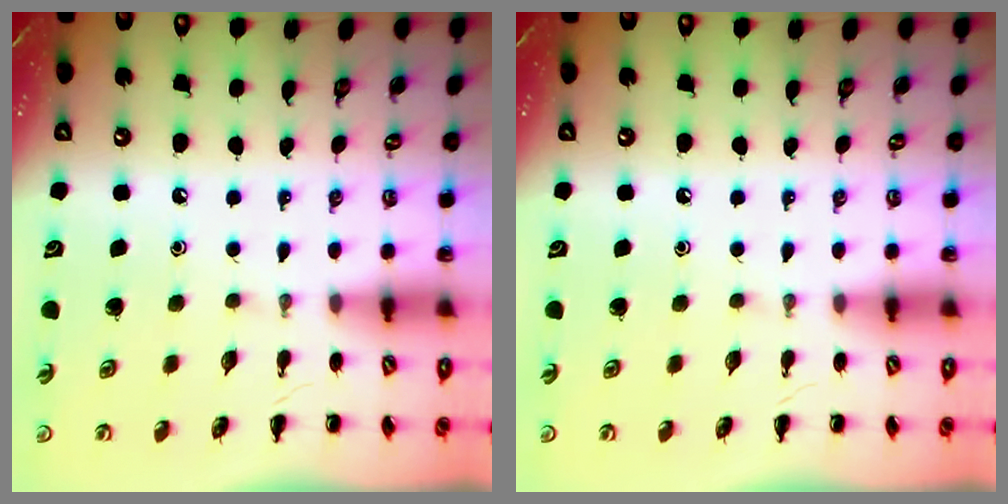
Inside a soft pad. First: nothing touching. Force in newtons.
{"total": 0.0}